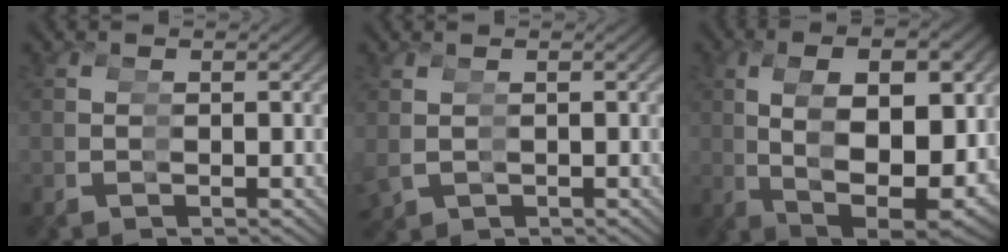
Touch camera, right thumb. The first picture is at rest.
{"total": 1.7, "force": [0.3, 1.7, 0.0], "torque": [-0.009, -0.007, 0.014]}
{"total": 9.5, "force": [-0.2, 5.0, 8.1], "torque": [-0.166, -0.003, 0.011]}